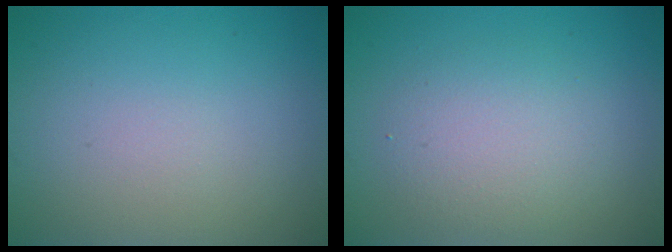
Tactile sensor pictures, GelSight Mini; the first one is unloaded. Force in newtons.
{"total": 3.4, "press": 3.4, "slide": 0.2}